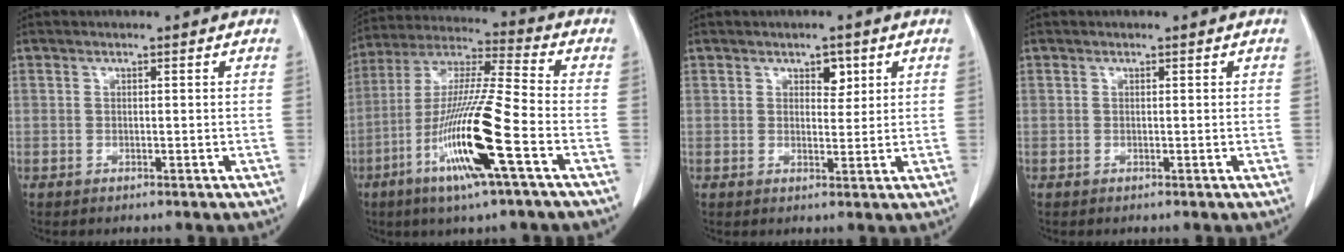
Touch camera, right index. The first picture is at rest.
{"total": 16.5, "force": [-6.3, -0.1, 15.2], "torque": [-0.307, -0.019, -0.121]}
{"total": 2.6, "force": [1.3, 1.5, 1.6], "torque": [-0.019, 0.000, 0.020]}
{"total": 0.0}